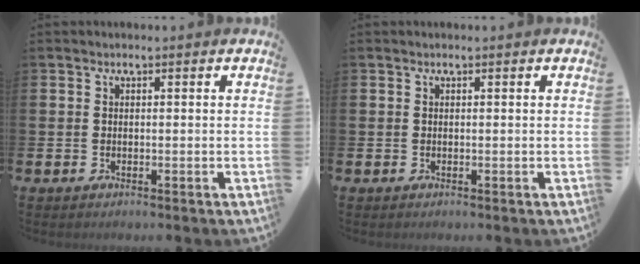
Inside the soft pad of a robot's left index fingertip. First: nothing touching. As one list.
[{"total": 0.0}]